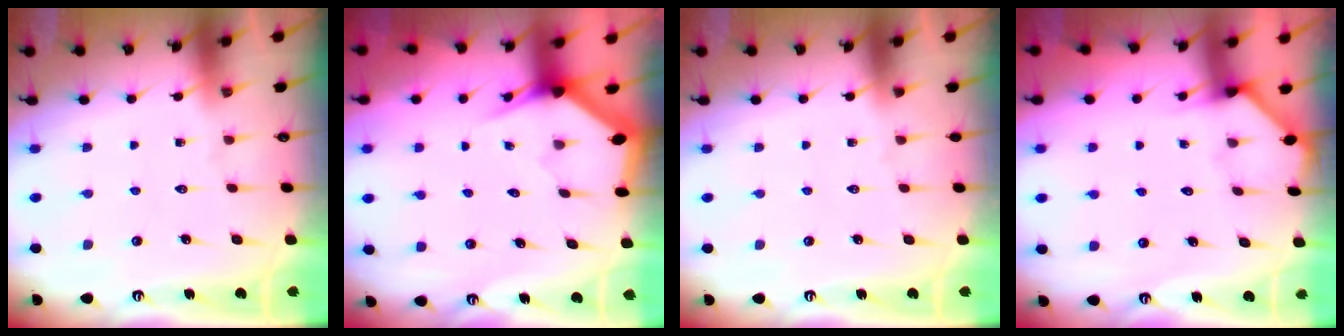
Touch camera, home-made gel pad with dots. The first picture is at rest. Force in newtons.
{"total": 3.1, "press": 3.1, "slide": 0.1}
{"total": 0.0}
{"total": 1.7, "press": 1.6, "slide": 0.2}